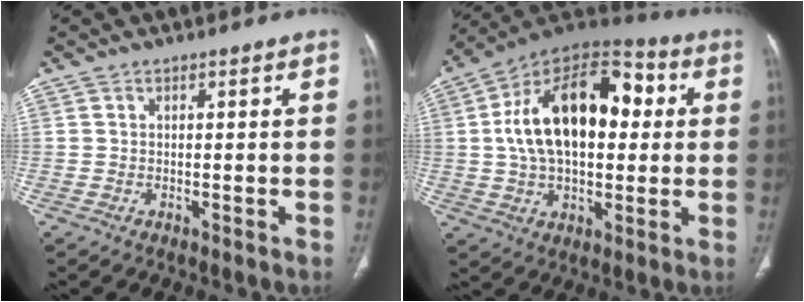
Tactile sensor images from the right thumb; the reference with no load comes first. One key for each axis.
{"total": 23.5, "fx": 3.2, "fy": 13.8, "fz": 18.8, "tx": -0.294, "ty": 0.027, "tz": 0.044}